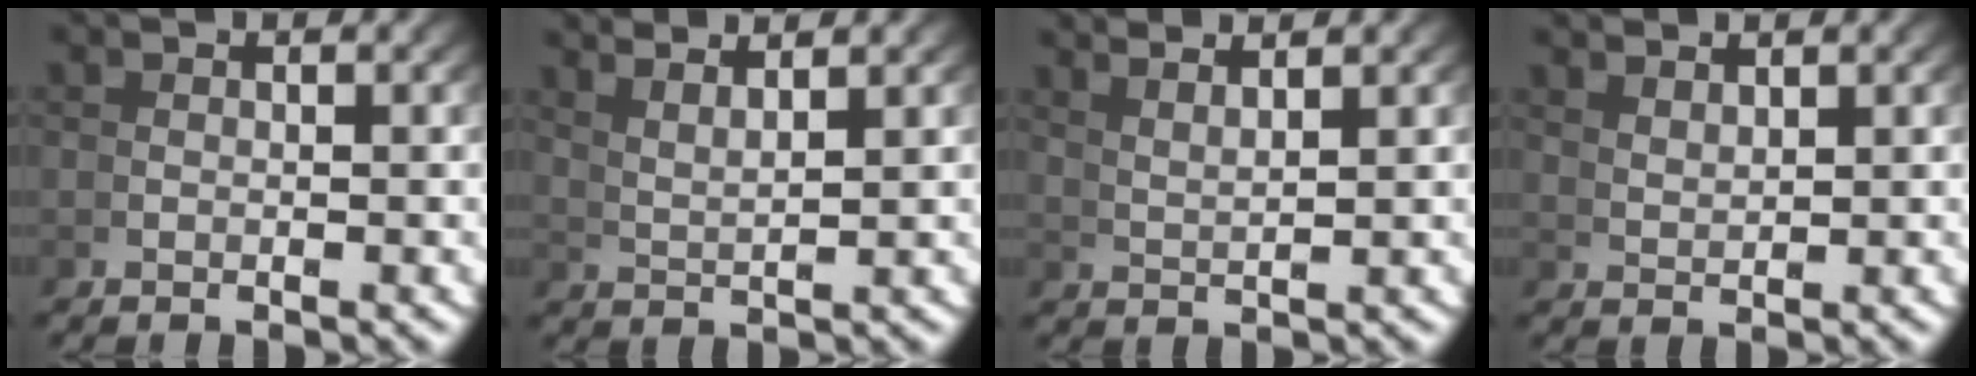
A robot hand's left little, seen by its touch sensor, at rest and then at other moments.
{"total": 4.4, "force": [3.6, 0.5, 2.5], "torque": [-0.035, 0.006, 0.064]}
{"total": 4.0, "force": [3.5, -0.2, 1.8], "torque": [-0.020, 0.005, 0.068]}
{"total": 2.6, "force": [2.4, -0.8, 0.3], "torque": [0.004, 0.001, 0.054]}